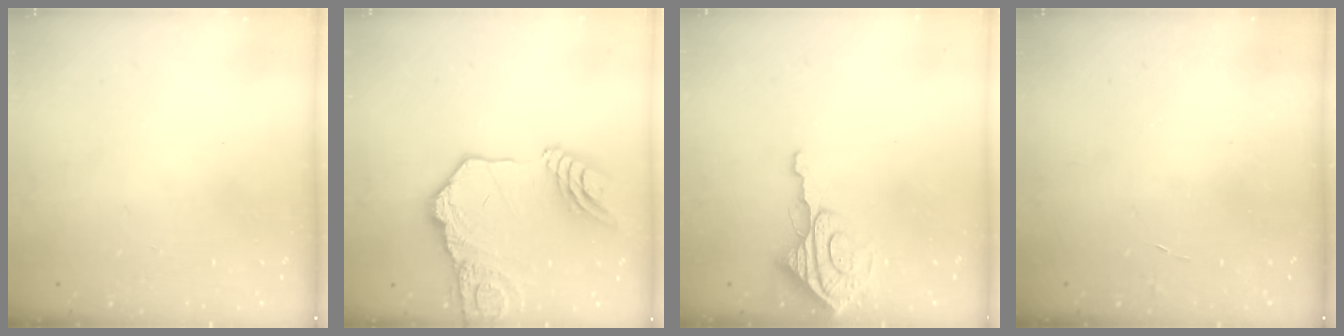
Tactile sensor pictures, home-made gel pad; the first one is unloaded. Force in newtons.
{"total": 20.0, "press": 19.8, "slide": 2.6}
{"total": 9.2, "press": 9.2, "slide": 1.0}
{"total": 2.9, "press": 2.9, "slide": 0.3}